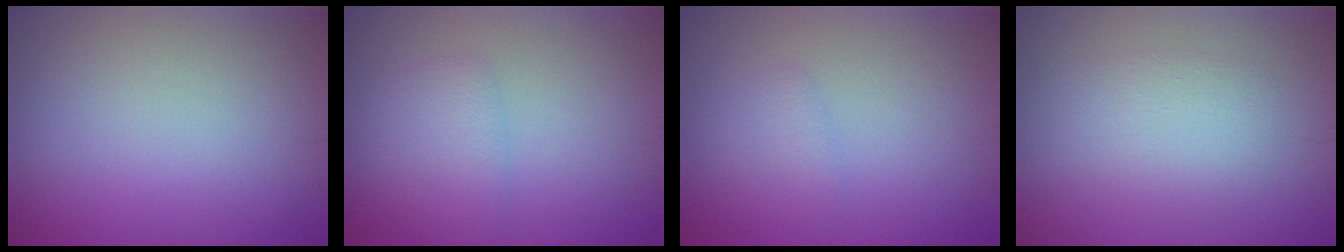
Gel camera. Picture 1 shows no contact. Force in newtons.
{"total": 2.3, "press": 2.3, "slide": 0.1}
{"total": 1.3, "press": 1.3, "slide": 0.1}
{"total": 2.8, "press": 2.8, "slide": 0.2}